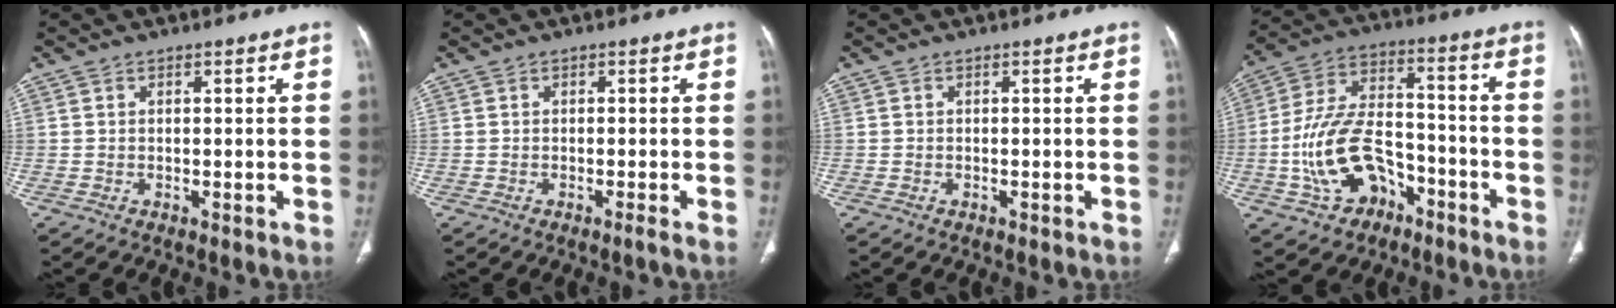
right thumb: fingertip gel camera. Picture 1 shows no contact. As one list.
[{"total": 0.6, "force": [-0.3, -0.2, 0.4], "torque": [-0.006, 0.000, -0.008]}, {"total": 0.0}, {"total": 15.5, "force": [-6.2, 10.1, 10.0], "torque": [-0.175, 0.057, -0.106]}]